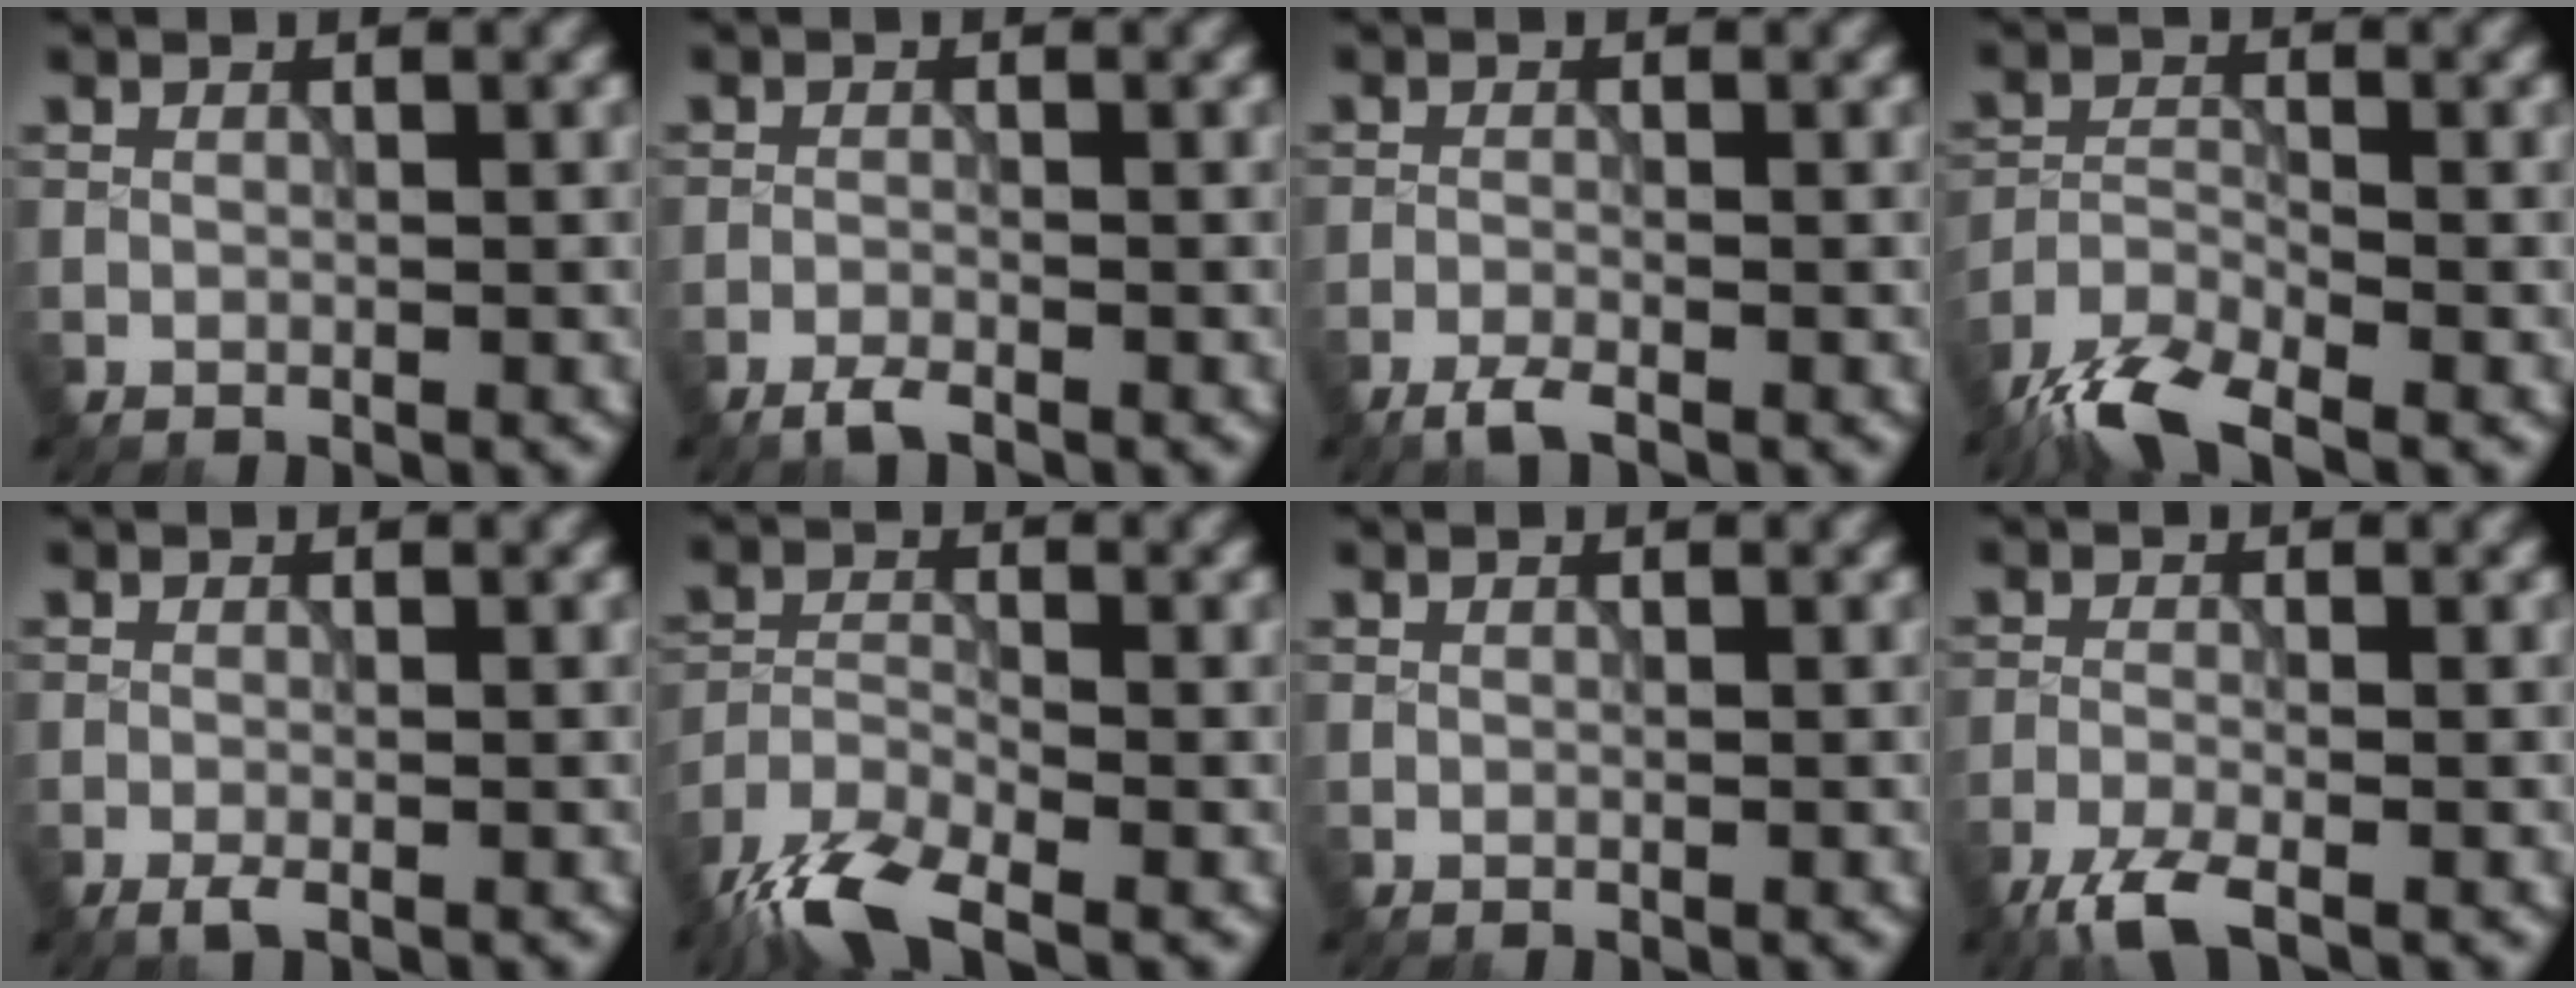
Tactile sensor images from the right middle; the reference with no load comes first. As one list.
[{"total": 1.5, "force": [-1.3, 0.2, 0.8], "torque": [-0.017, -0.002, -0.029]}, {"total": 1.9, "force": [-1.5, 0.3, 1.1], "torque": [-0.023, -0.005, -0.035]}, {"total": 6.1, "force": [-4.9, 1.7, 3.3], "torque": [-0.063, -0.010, -0.100]}, {"total": 1.2, "force": [-0.7, 0.2, 0.9], "torque": [-0.018, -0.002, -0.017]}, {"total": 6.8, "force": [-5.2, 1.9, 4.0], "torque": [-0.079, -0.011, -0.107]}, {"total": 0.0}, {"total": 3.3, "force": [-2.5, 0.6, 2.1], "torque": [-0.049, -0.009, -0.060]}]